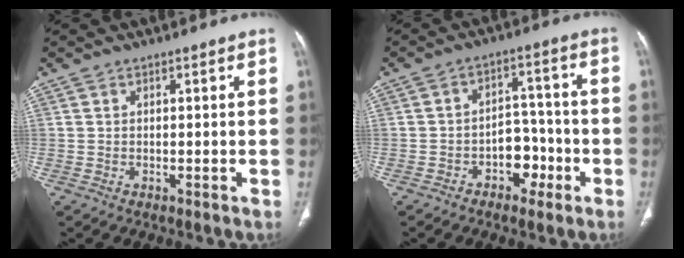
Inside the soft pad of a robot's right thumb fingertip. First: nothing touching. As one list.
[{"total": 6.7, "force": [-3.1, 4.8, 3.5], "torque": [-0.015, 0.041, -0.049]}]